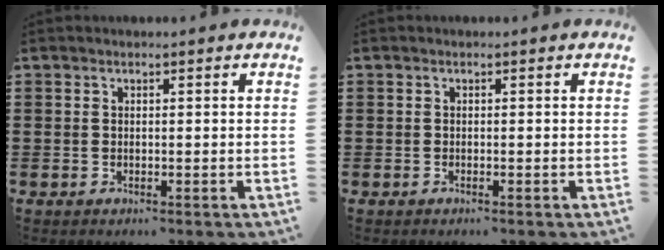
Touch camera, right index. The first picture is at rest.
{"total": 0.0}